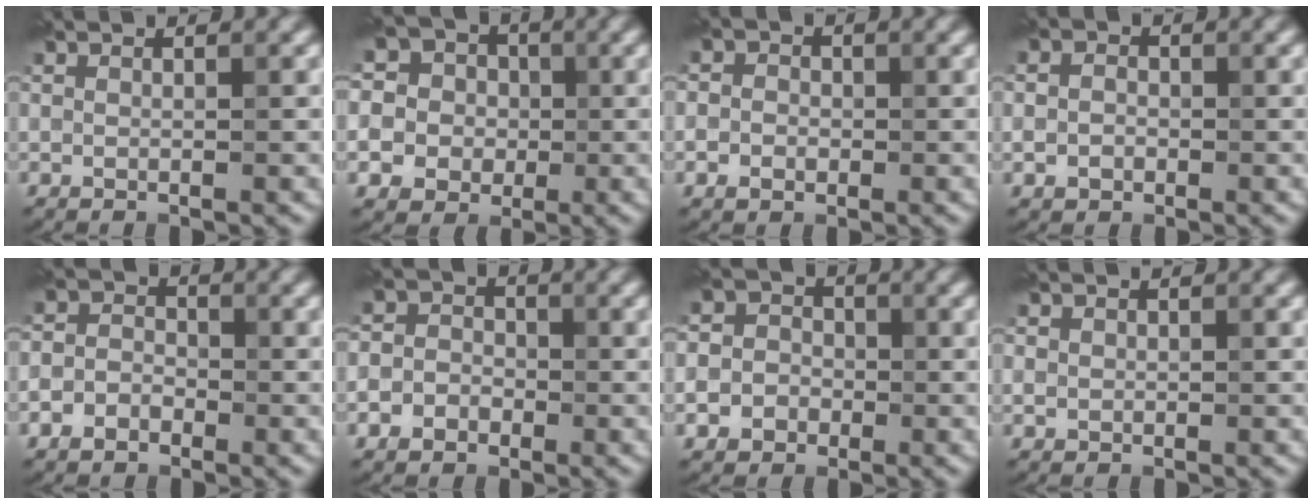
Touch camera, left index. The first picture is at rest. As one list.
[{"total": 11.0, "force": [-0.4, 10.4, 3.8], "torque": [-0.107, 0.013, -0.033]}, {"total": 2.6, "force": [-0.2, 2.3, 1.1], "torque": [-0.002, 0.004, -0.020]}, {"total": 1.9, "force": [-0.3, 1.6, 1.0], "torque": [-0.008, -0.003, -0.013]}, {"total": 2.8, "force": [-1.4, 2.1, 1.2], "torque": [-0.013, 0.003, -0.037]}, {"total": 3.5, "force": [-1.1, 3.1, 1.3], "torque": [0.005, 0.003, -0.030]}, {"total": 5.3, "force": [-1.3, 4.9, 1.8], "torque": [-0.008, 0.005, -0.047]}, {"total": 0.9, "force": [0.2, 0.8, 0.3], "torque": [-0.001, -0.002, 0.002]}]